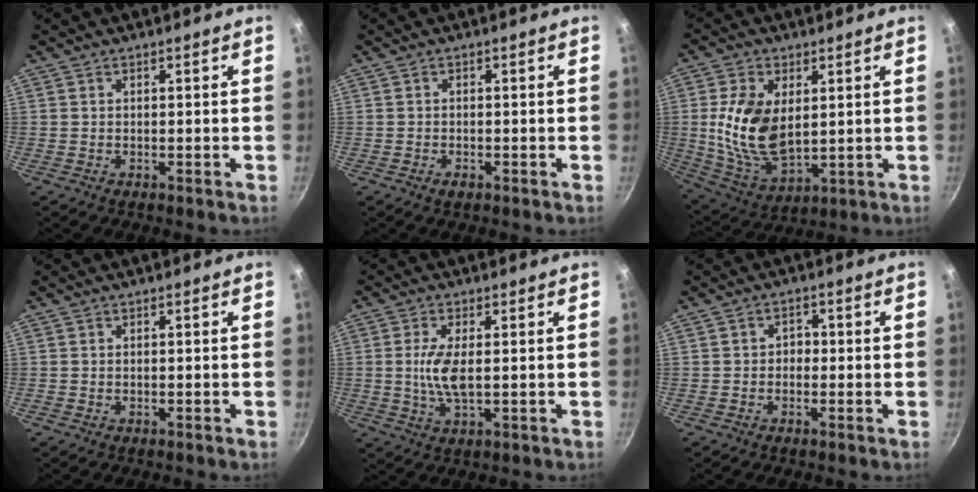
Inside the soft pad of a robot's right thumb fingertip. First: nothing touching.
{"total": 1.3, "force": [-0.7, 0.8, 0.8], "torque": [-0.014, 0.001, -0.015]}
{"total": 14.5, "force": [2.1, 8.5, 11.5], "torque": [-0.213, -0.020, 0.052]}
{"total": 0.0}
{"total": 6.3, "force": [0.3, 2.3, 5.8], "torque": [-0.126, -0.003, 0.005]}
{"total": 2.1, "force": [-0.6, 1.8, 0.9], "torque": [0.002, 0.009, -0.012]}